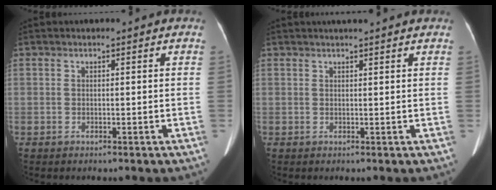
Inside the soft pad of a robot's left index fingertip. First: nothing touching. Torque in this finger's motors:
{"motor_torque": [0.09, -0.09, 0.01, 0.00]}